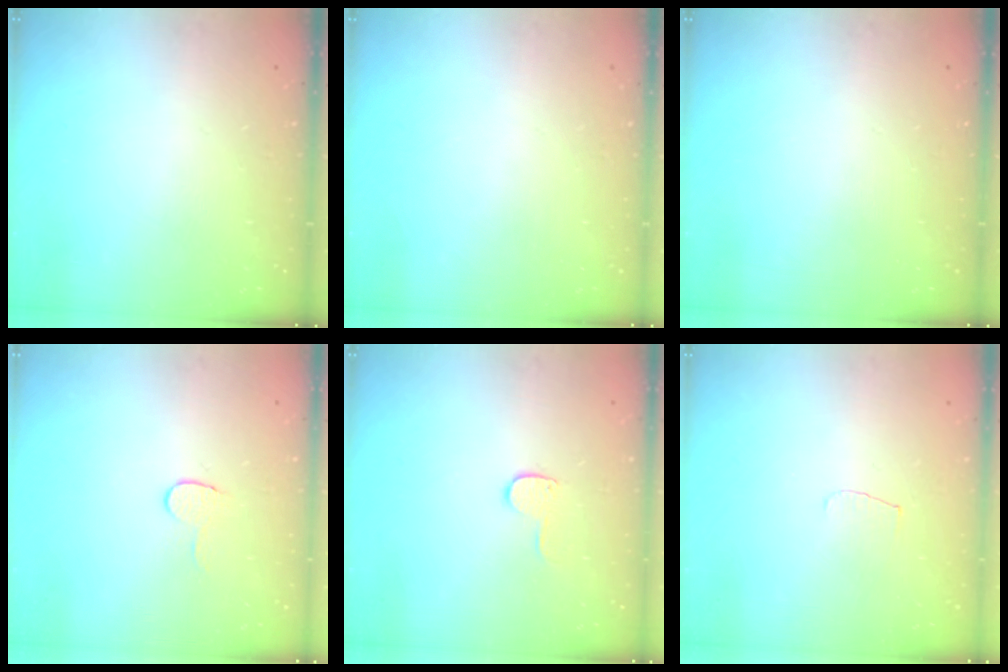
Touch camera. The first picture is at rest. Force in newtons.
{"total": 0.0}
{"total": 0.0}
{"total": 6.2, "press": 6.2, "slide": 0.5}
{"total": 6.9, "press": 6.9, "slide": 0.5}
{"total": 4.3, "press": 4.2, "slide": 0.4}